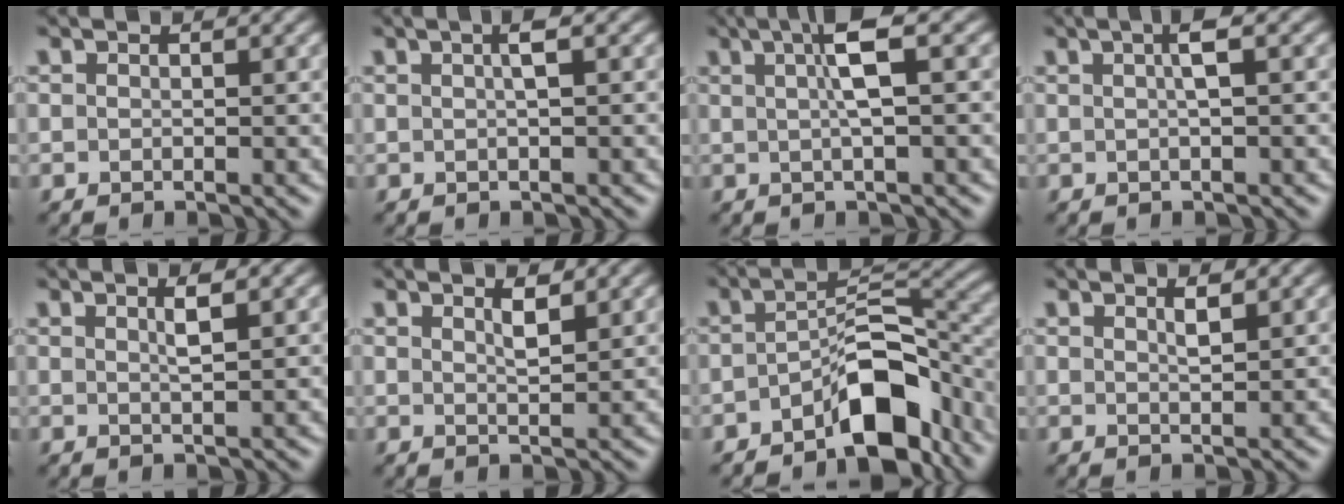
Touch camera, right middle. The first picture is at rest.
{"total": 1.6, "force": [0.5, 0.3, 1.5], "torque": [-0.026, 0.007, 0.007]}
{"total": 3.9, "force": [1.0, 0.6, 3.7], "torque": [-0.067, 0.007, 0.017]}
{"total": 2.0, "force": [0.5, 0.3, 1.9], "torque": [-0.032, 0.008, 0.008]}
{"total": 1.8, "force": [0.8, 0.3, 1.6], "torque": [-0.024, 0.005, 0.009]}
{"total": 1.7, "force": [1.2, 0.3, 1.2], "torque": [-0.020, 0.002, 0.019]}
{"total": 7.6, "force": [-4.1, 3.2, 5.6], "torque": [-0.076, 0.009, -0.071]}
{"total": 1.3, "force": [0.9, 0.2, 0.9], "torque": [-0.014, 0.003, 0.013]}